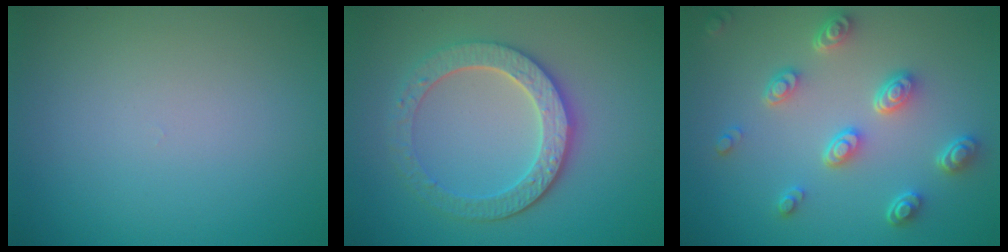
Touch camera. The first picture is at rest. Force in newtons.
{"total": 4.5, "press": 4.0, "slide": 2.1}
{"total": 4.6, "press": 3.6, "slide": 2.9}